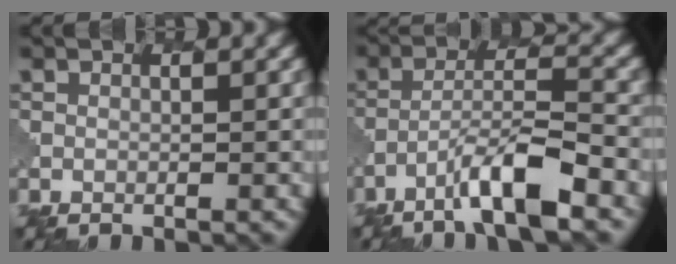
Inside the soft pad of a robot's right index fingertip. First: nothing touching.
{"total": 6.2, "force": [-3.8, 1.1, 4.7], "torque": [-0.081, 0.009, -0.068]}